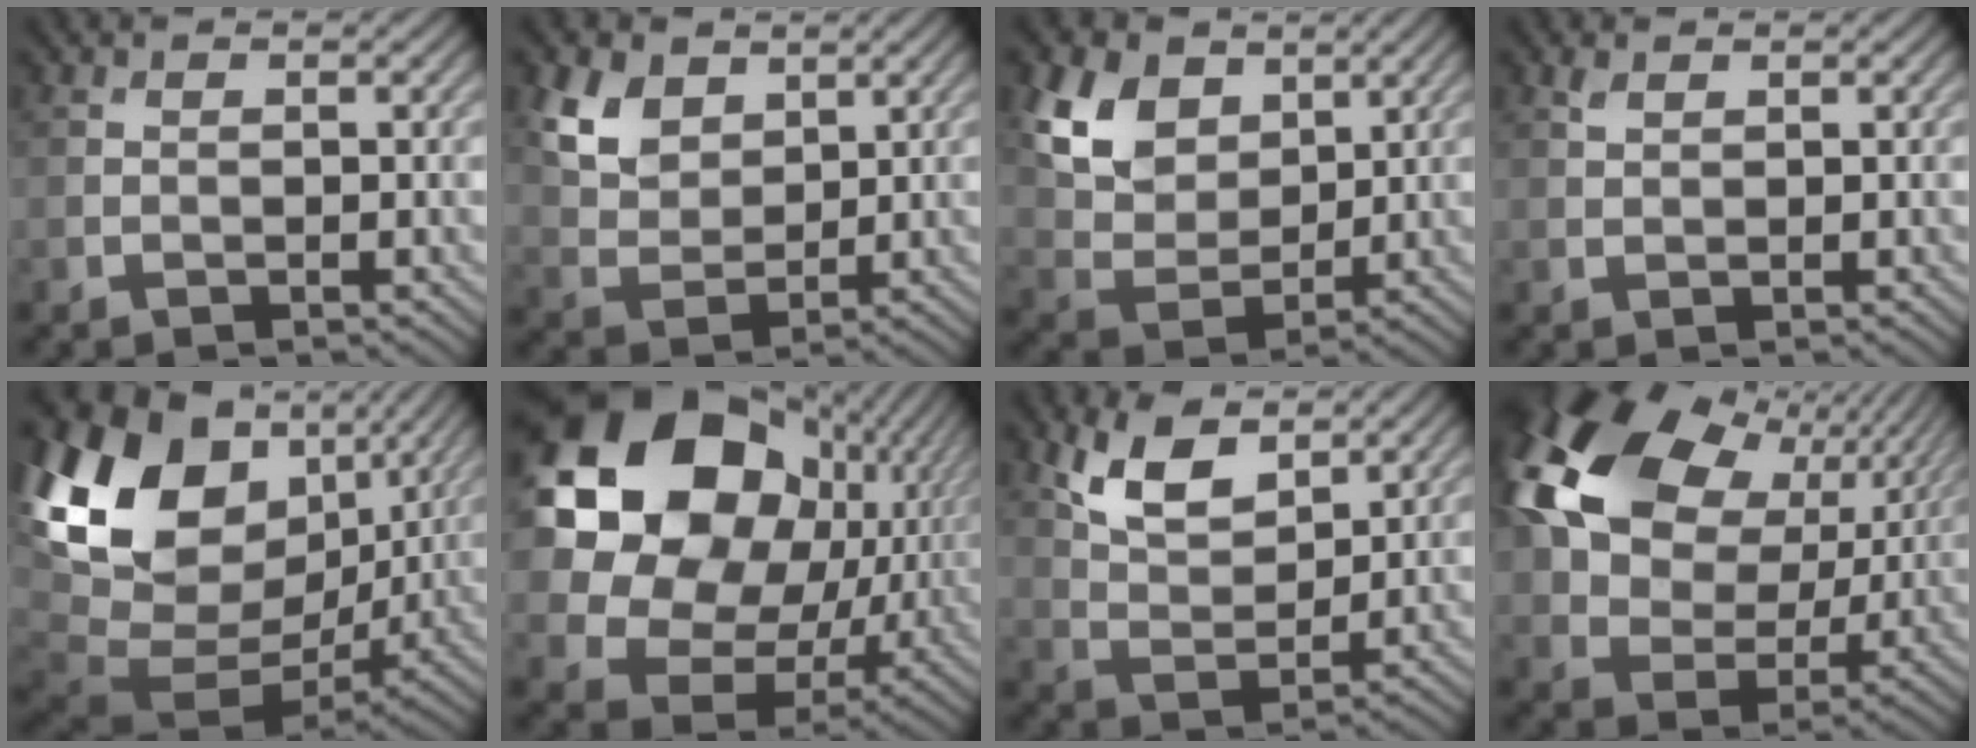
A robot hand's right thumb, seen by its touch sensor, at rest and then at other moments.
{"total": 6.4, "force": [3.4, 4.1, 3.4], "torque": [-0.091, -0.004, 0.068]}
{"total": 8.8, "force": [4.2, 5.9, 5.0], "torque": [-0.127, -0.002, 0.073]}
{"total": 1.0, "force": [0.7, 0.4, 0.5], "torque": [-0.017, 0.000, 0.016]}
{"total": 19.9, "force": [4.7, 14.2, 13.0], "torque": [-0.284, -0.020, 0.117]}
{"total": 22.9, "force": [6.6, 18.6, 11.7], "torque": [-0.327, 0.014, 0.150]}
{"total": 7.4, "force": [4.4, 3.6, 4.7], "torque": [-0.102, -0.004, 0.088]}
{"total": 19.5, "force": [6.8, 13.7, 12.1], "torque": [-0.272, 0.027, 0.121]}